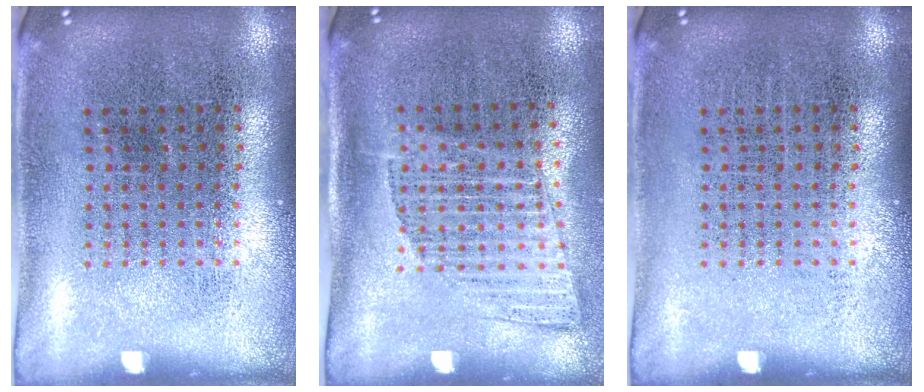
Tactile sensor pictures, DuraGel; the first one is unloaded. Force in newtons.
{"total": 1.3, "press": 1.0, "slide": 0.8}
{"total": 0.0}